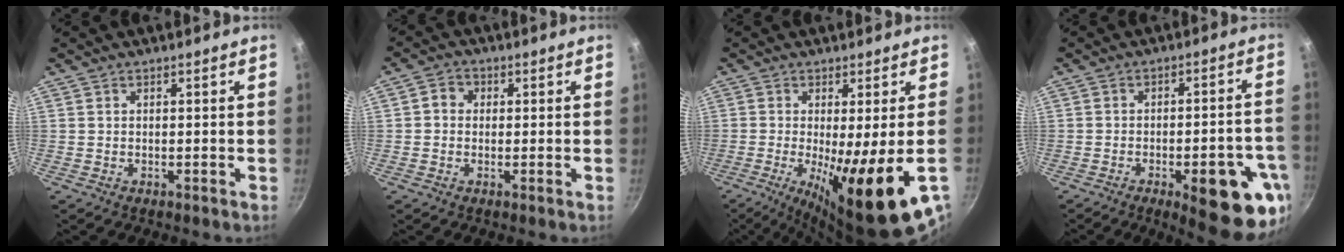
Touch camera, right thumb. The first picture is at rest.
{"total": 3.3, "force": [0.2, 3.0, 1.5], "torque": [-0.016, 0.006, -0.007]}
{"total": 16.4, "force": [-4.5, 2.8, 15.5], "torque": [-0.241, -0.023, -0.054]}
{"total": 16.8, "force": [-7.0, 5.6, 14.2], "torque": [-0.138, 0.024, -0.084]}